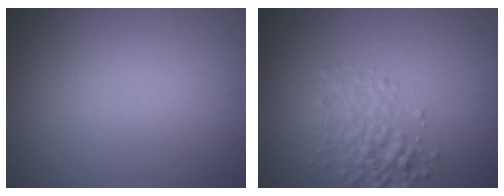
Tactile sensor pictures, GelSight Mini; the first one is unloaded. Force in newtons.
{"total": 2.9, "press": 2.9, "slide": 0.0}